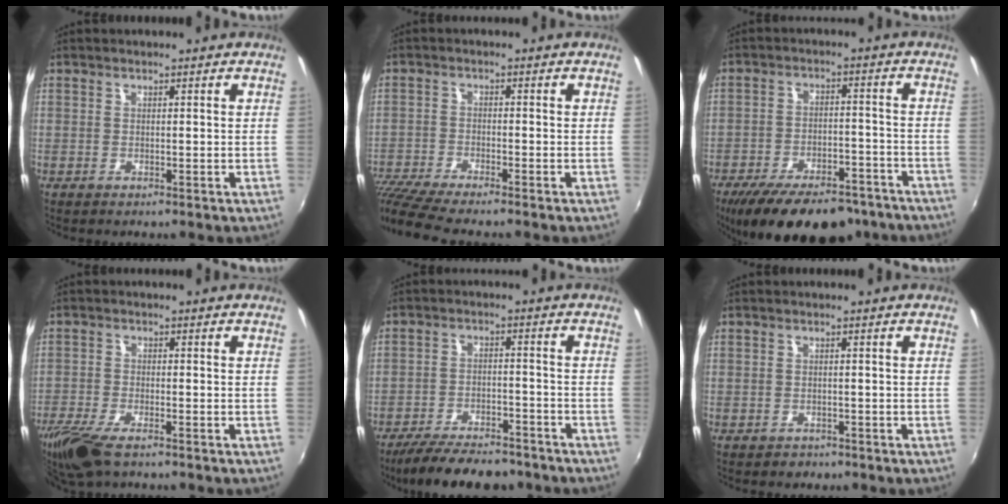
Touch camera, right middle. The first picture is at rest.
{"total": 9.0, "force": [-8.1, -0.1, 4.0], "torque": [-0.107, -0.033, -0.151]}
{"total": 20.3, "force": [-15.9, 7.6, 10.2], "torque": [-0.192, -0.016, -0.222]}
{"total": 9.4, "force": [-6.9, 2.8, 5.8], "torque": [-0.144, -0.033, -0.133]}
{"total": 13.7, "force": [-11.5, 4.2, 6.1], "torque": [-0.132, -0.010, -0.173]}
{"total": 1.3, "force": [-0.9, 0.9, 0.0], "torque": [-0.004, 0.000, -0.013]}